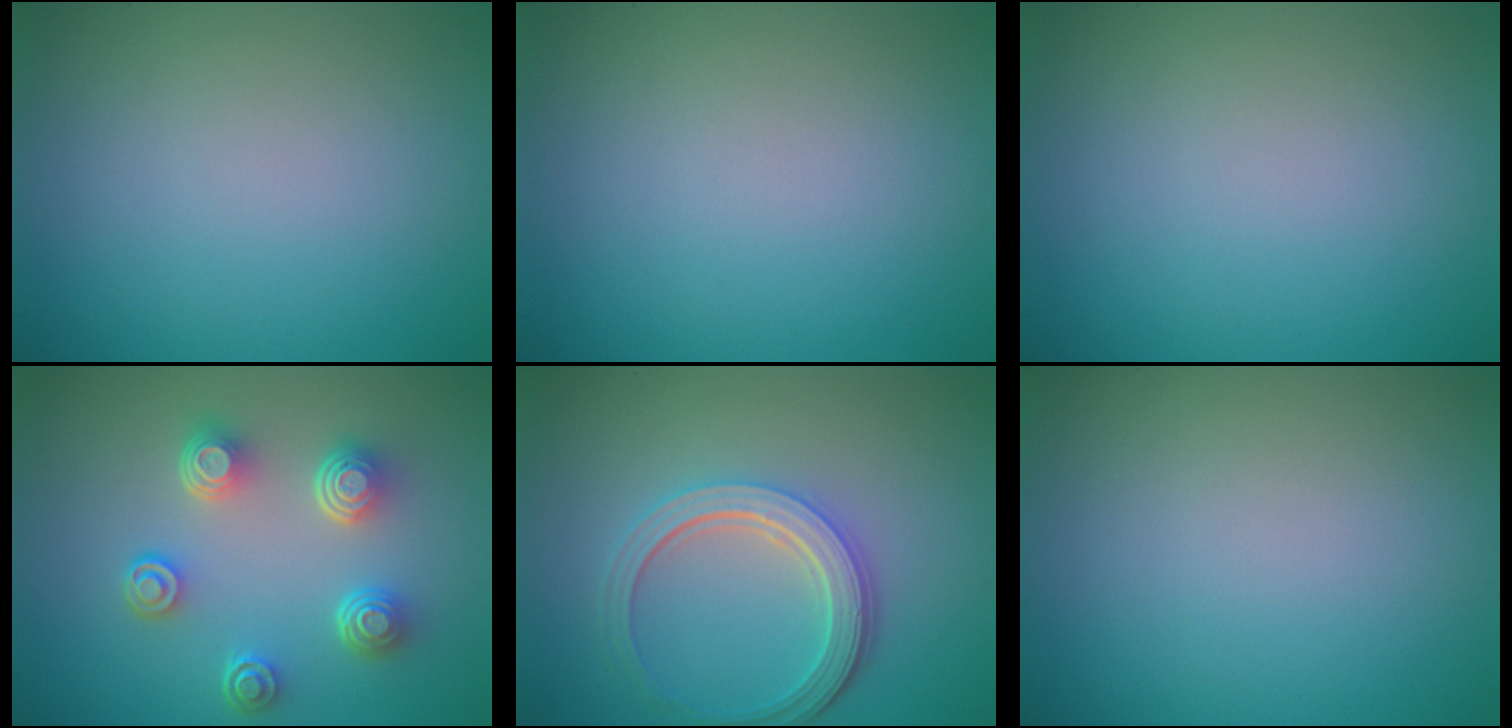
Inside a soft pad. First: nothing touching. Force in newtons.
{"total": 0.0}
{"total": 0.0}
{"total": 4.9, "press": 3.6, "slide": 3.4}
{"total": 4.8, "press": 3.6, "slide": 3.2}
{"total": 0.0}